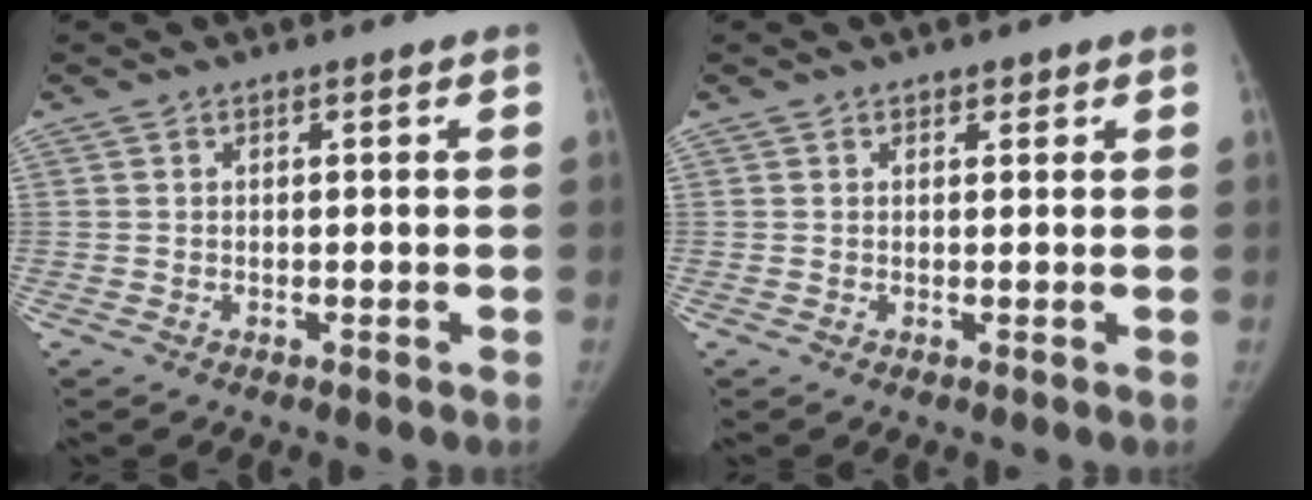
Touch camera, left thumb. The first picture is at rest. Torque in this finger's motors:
{"motor_torque": [-0.43, 0.01, -0.03, 0.38, -0.07]}